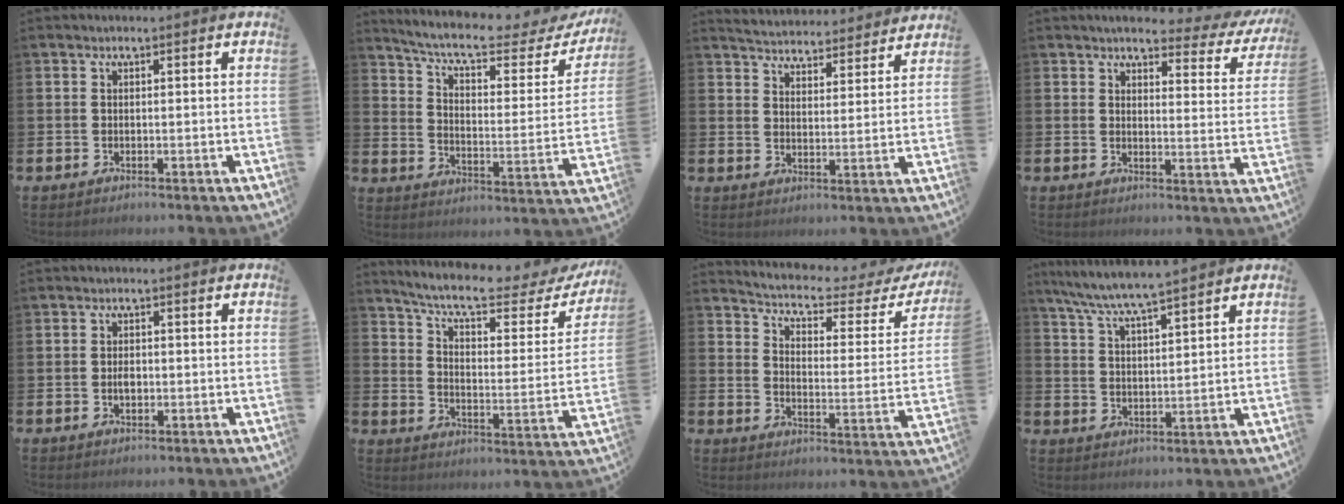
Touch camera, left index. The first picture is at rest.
{"total": 8.1, "force": [6.8, 1.7, 4.0], "torque": [-0.101, -0.045, 0.111]}
{"total": 5.1, "force": [5.0, 0.7, -0.2], "torque": [-0.017, -0.040, 0.089]}
{"total": 4.0, "force": [3.6, 1.1, 1.1], "torque": [-0.027, -0.031, 0.056]}
{"total": 1.6, "force": [-0.2, 1.0, 1.3], "torque": [-0.015, 0.001, -0.007]}
{"total": 8.4, "force": [7.1, 1.7, 4.1], "torque": [-0.103, -0.047, 0.115]}
{"total": 4.0, "force": [3.6, 0.9, 1.5], "torque": [-0.053, -0.031, 0.050]}
{"total": 6.6, "force": [6.3, -0.3, 1.8], "torque": [-0.062, -0.030, 0.113]}